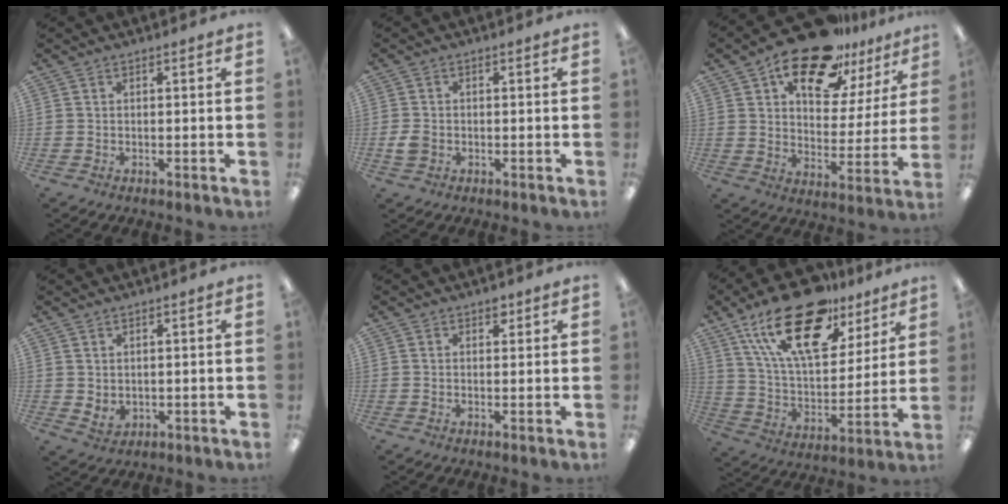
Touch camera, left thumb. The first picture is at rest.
{"total": 2.7, "force": [-0.6, 2.2, 1.5], "torque": [-0.017, 0.001, -0.013]}
{"total": 18.8, "force": [13.8, 8.4, 9.7], "torque": [-0.158, -0.081, 0.237]}
{"total": 2.5, "force": [1.5, 1.6, 1.0], "torque": [-0.006, -0.012, 0.026]}
{"total": 1.8, "force": [1.3, 1.1, 0.8], "torque": [0.000, -0.005, 0.019]}
{"total": 24.7, "force": [15.3, 11.2, 15.9], "torque": [-0.292, -0.077, 0.263]}